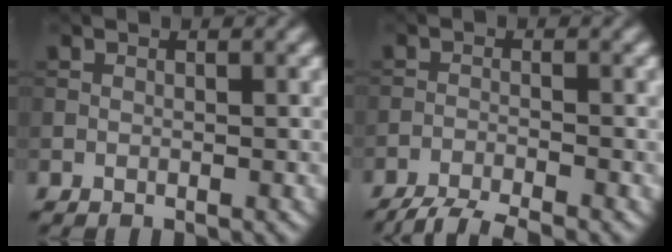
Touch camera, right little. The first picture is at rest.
{"total": 5.5, "force": [-5.0, 0.7, 2.3], "torque": [-0.046, -0.019, -0.091]}